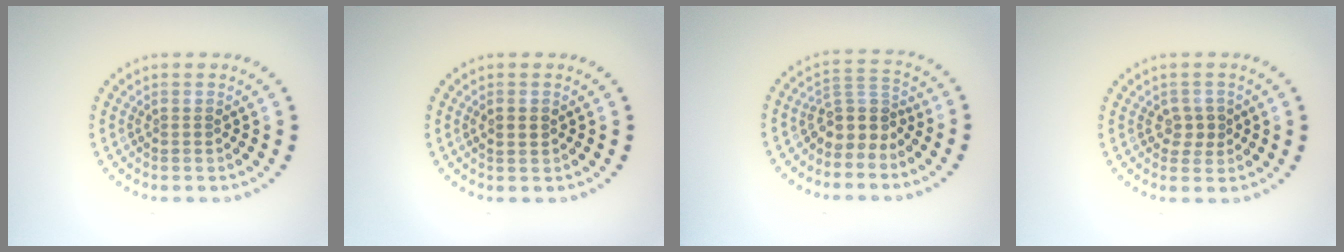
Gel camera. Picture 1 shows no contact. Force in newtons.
{"total": 1.7, "press": 1.7, "slide": 0.1}
{"total": 3.3, "press": 2.5, "slide": 2.2}
{"total": 1.7, "press": 1.6, "slide": 0.5}